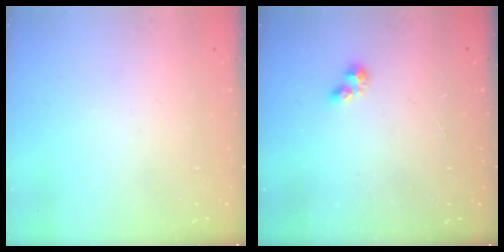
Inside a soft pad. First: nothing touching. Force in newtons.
{"total": 4.2, "press": 4.1, "slide": 0.5}